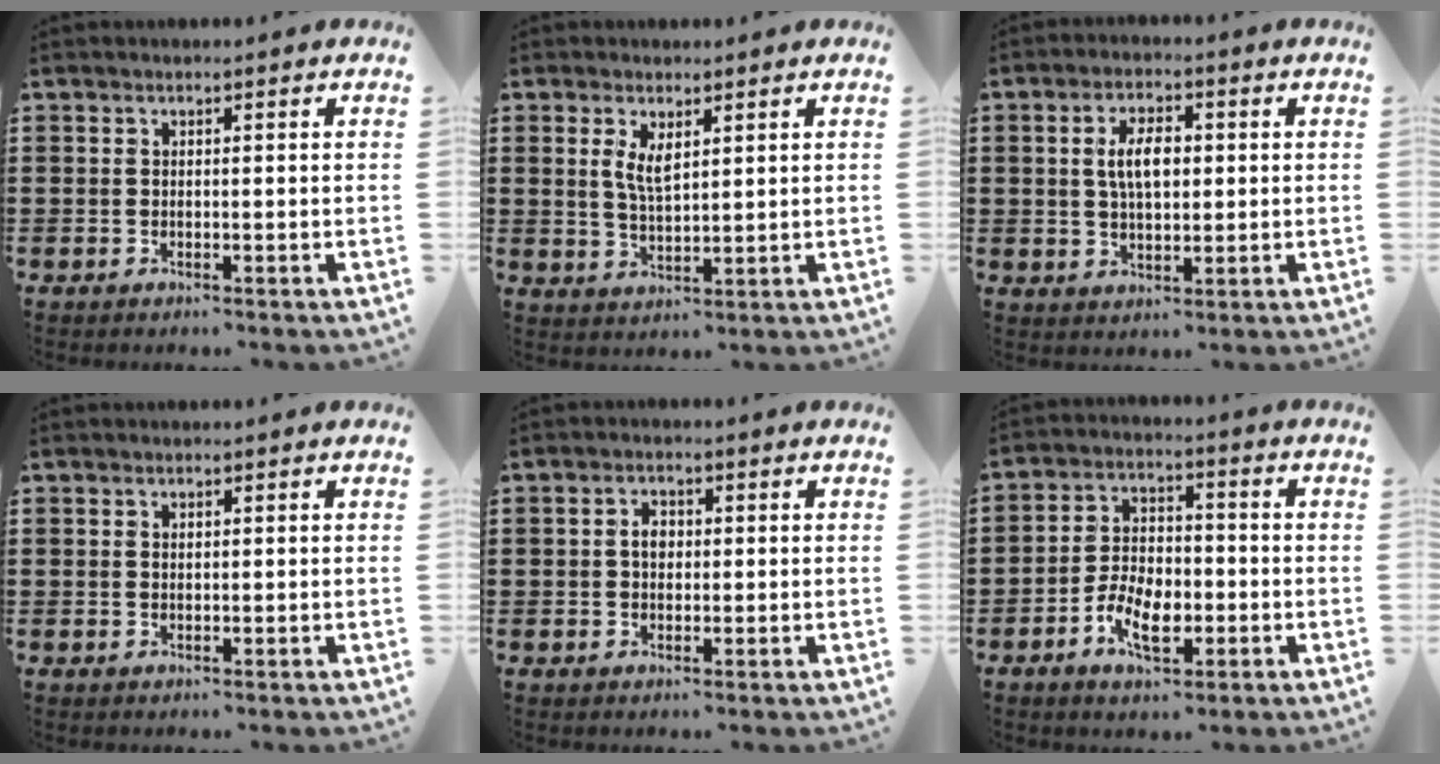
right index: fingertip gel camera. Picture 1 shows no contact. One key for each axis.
{"total": 3.7, "fx": 1.6, "fy": 1.4, "fz": 3.0, "tx": -0.064, "ty": 0.003, "tz": 0.027}
{"total": 5.7, "fx": 0.8, "fy": 2.7, "fz": 5.0, "tx": -0.093, "ty": 0.008, "tz": 0.010}
{"total": 0.6, "fx": 0.3, "fy": 0.4, "fz": 0.4, "tx": -0.008, "ty": 0.001, "tz": 0.006}
{"total": 2.6, "fx": 0.1, "fy": 1.8, "fz": 2.0, "tx": -0.040, "ty": 0.008, "tz": 0.001}
{"total": 7.3, "fx": -2.8, "fy": 4.2, "fz": 5.3, "tx": -0.111, "ty": 0.001, "tz": -0.059}